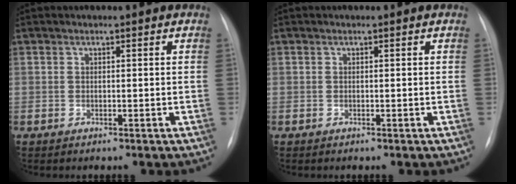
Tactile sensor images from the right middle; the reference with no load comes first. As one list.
[{"total": 0.0}]